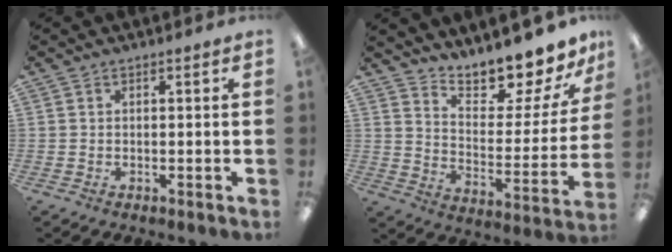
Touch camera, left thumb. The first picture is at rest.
{"total": 13.0, "force": [12.4, 1.9, 3.4], "torque": [-0.064, -0.115, 0.214]}